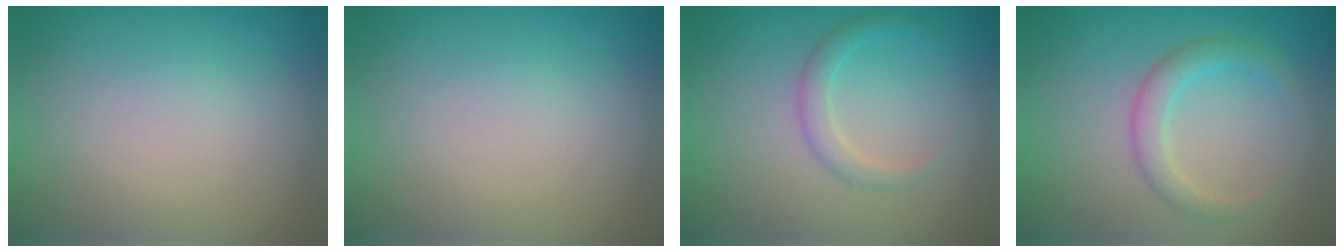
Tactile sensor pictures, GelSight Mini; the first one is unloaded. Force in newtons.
{"total": 0.0}
{"total": 1.8, "press": 1.8, "slide": 0.1}
{"total": 2.5, "press": 2.5, "slide": 0.1}